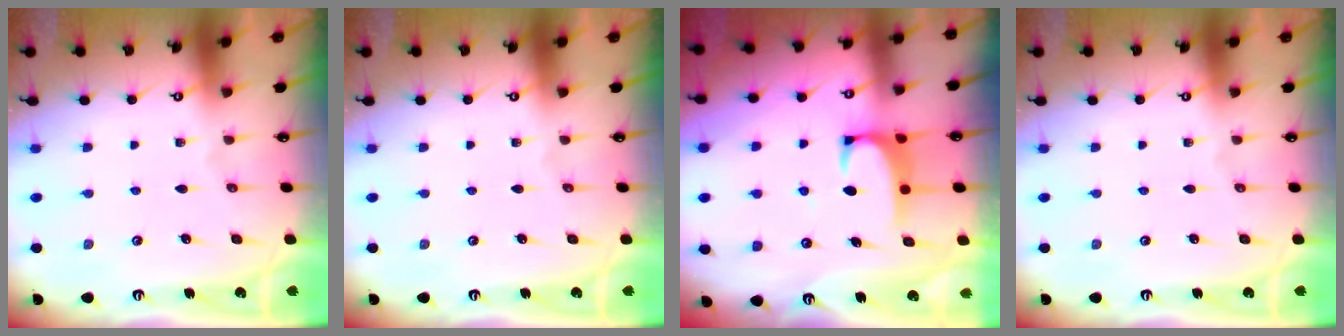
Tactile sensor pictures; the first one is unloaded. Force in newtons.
{"total": 0.0}
{"total": 1.9, "press": 1.9, "slide": 0.3}
{"total": 0.0}